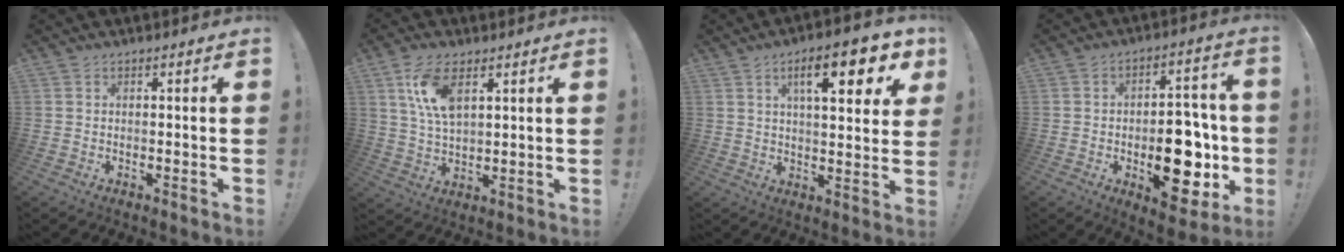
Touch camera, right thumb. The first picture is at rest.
{"total": 9.9, "force": [4.6, 4.5, 7.5], "torque": [-0.155, -0.012, 0.083]}
{"total": 14.2, "force": [6.1, 4.2, 12.2], "torque": [-0.176, -0.016, 0.088]}
{"total": 19.2, "force": [-4.1, 10.8, 15.4], "torque": [-0.173, 0.021, -0.047]}